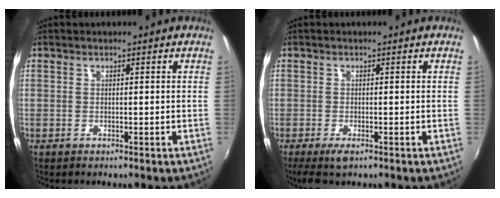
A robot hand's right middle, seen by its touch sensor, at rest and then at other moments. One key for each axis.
{"total": 3.8, "fx": -2.4, "fy": 1.1, "fz": 2.7, "tx": -0.057, "ty": -0.017, "tz": -0.040}